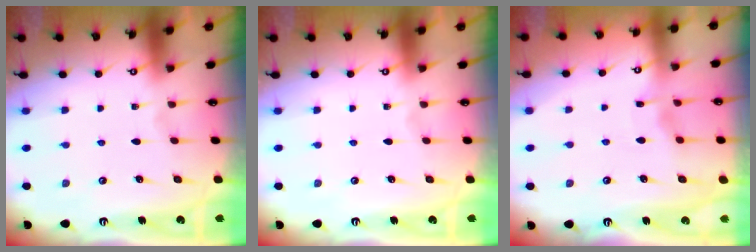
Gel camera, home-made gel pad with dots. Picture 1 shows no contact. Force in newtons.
{"total": 0.0}
{"total": 3.3, "press": 3.3, "slide": 0.4}